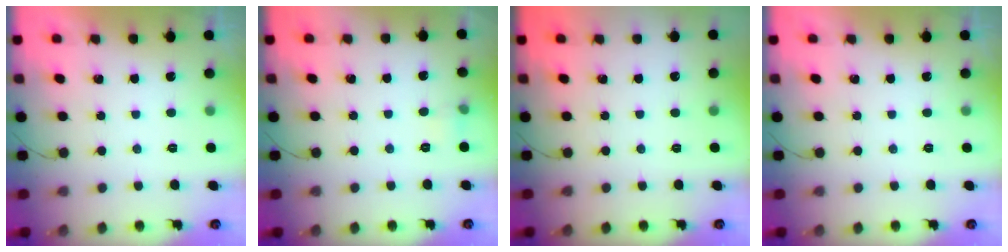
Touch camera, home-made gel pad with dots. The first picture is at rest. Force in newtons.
{"total": 4.2, "press": 3.9, "slide": 1.5}
{"total": 0.0}
{"total": 0.0}